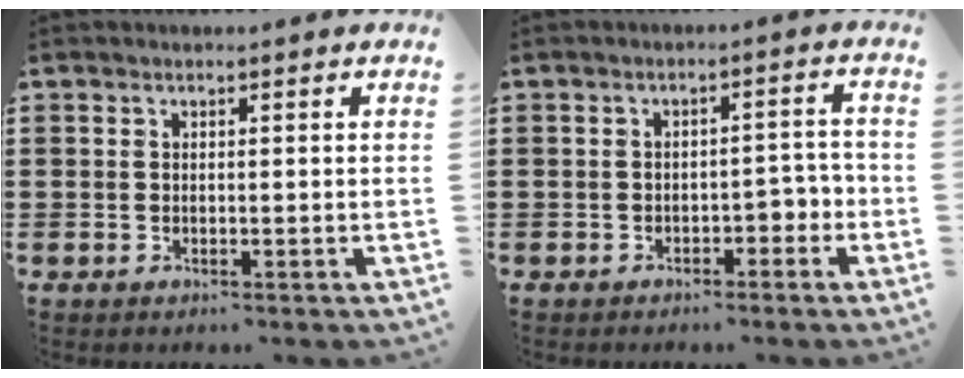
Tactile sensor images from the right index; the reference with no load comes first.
{"total": 3.0, "force": [-1.7, 1.6, 1.9], "torque": [-0.035, 0.006, -0.035]}